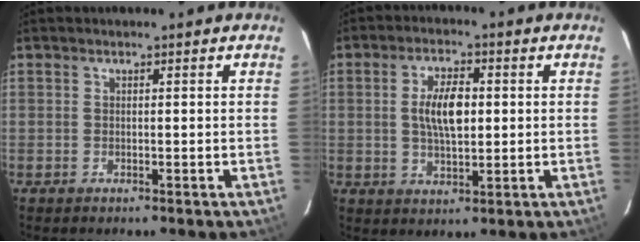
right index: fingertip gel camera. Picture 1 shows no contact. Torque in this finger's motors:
{"motor_torque": [0.21, 0.12, 0.42, 0.12]}